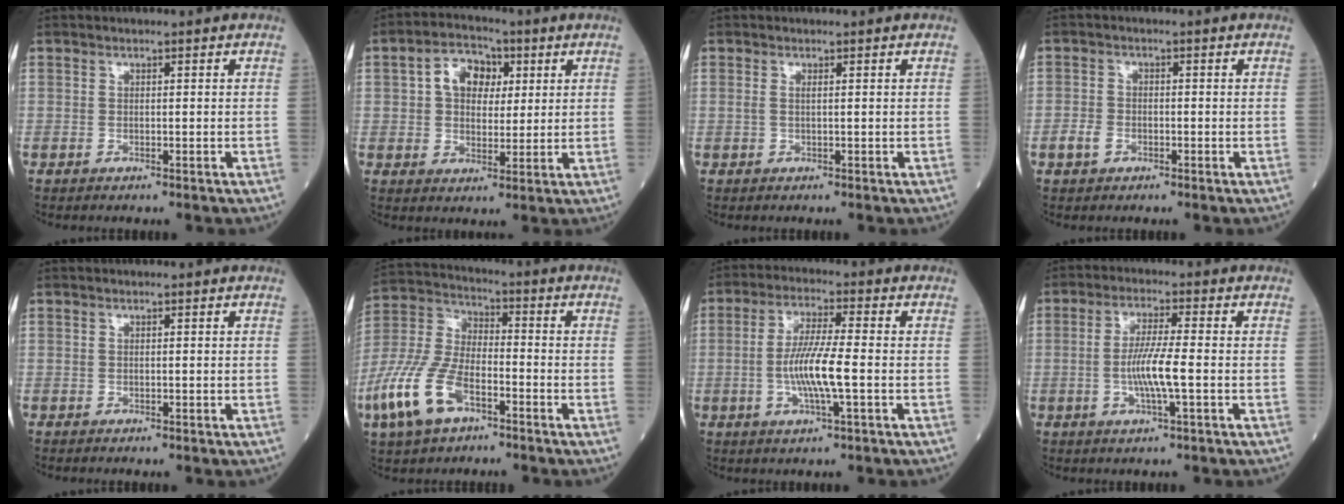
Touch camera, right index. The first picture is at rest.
{"total": 7.3, "force": [2.0, 5.0, 4.9], "torque": [-0.086, 0.024, 0.033]}
{"total": 0.8, "force": [0.2, 0.2, 0.7], "torque": [-0.025, 0.002, 0.004]}
{"total": 2.4, "force": [-1.2, 1.6, 1.3], "torque": [-0.028, 0.004, -0.020]}
{"total": 0.0}
{"total": 13.2, "force": [-6.4, 6.2, 9.8], "torque": [-0.237, 0.001, -0.122]}
{"total": 8.4, "force": [-1.5, 0.4, 8.2], "torque": [-0.163, -0.003, -0.033]}
{"total": 6.5, "force": [-1.2, 0.1, 6.4], "torque": [-0.128, -0.003, -0.025]}